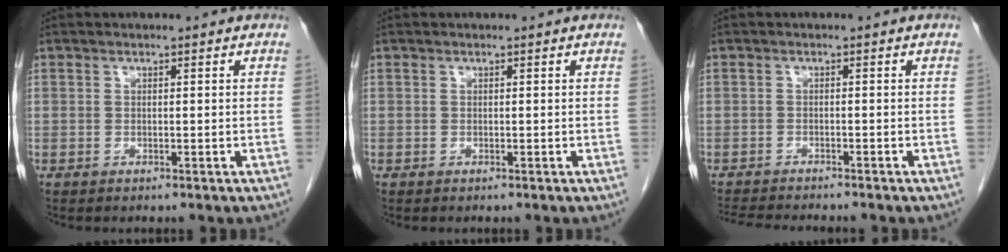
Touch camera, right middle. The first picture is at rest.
{"total": 0.0}
{"total": 7.1, "force": [-6.6, 0.4, 2.7], "torque": [-0.042, -0.015, -0.103]}